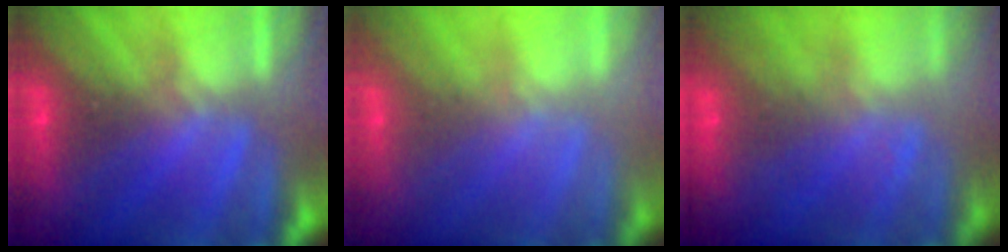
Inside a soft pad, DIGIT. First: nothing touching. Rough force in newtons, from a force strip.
{"total": 2.2}
{"total": 10.0}